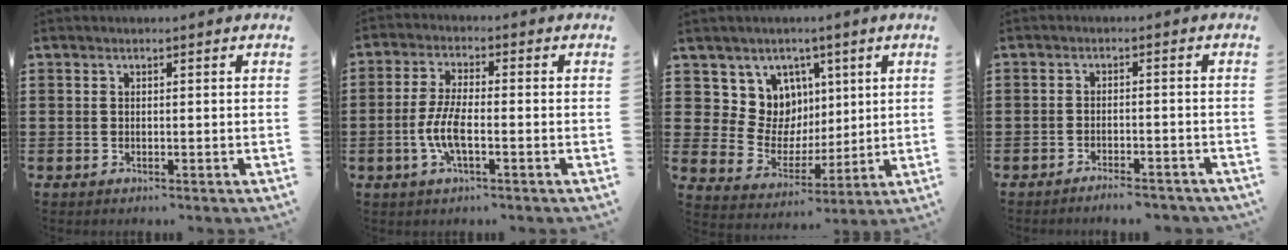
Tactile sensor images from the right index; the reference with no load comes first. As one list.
[{"total": 5.8, "force": [-1.6, 1.8, 5.3], "torque": [-0.125, -0.007, -0.038]}, {"total": 8.6, "force": [3.0, 8.0, 1.3], "torque": [-0.060, -0.028, 0.060]}, {"total": 2.6, "force": [-2.5, 0.1, 0.6], "torque": [-0.013, 0.002, -0.051]}]